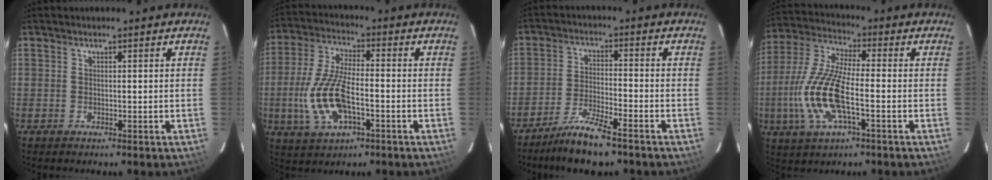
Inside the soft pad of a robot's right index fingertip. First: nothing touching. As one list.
[{"total": 12.7, "force": [-3.4, 5.3, 11.1], "torque": [-0.243, -0.002, -0.062]}, {"total": 8.7, "force": [-7.1, 1.2, 5.0], "torque": [-0.113, -0.008, -0.129]}, {"total": 14.4, "force": [-3.7, 4.2, 13.2], "torque": [-0.291, -0.004, -0.078]}]